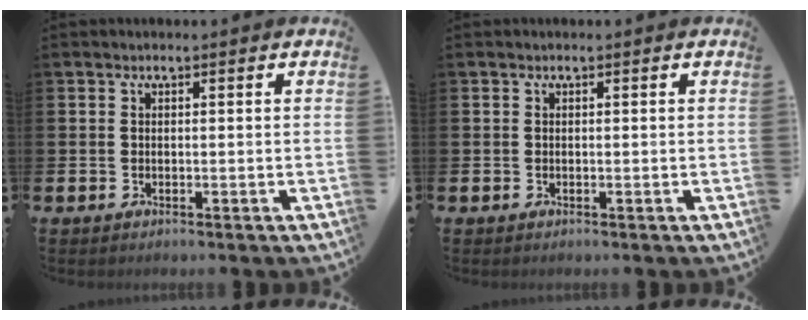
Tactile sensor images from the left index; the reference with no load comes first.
{"total": 0.0}